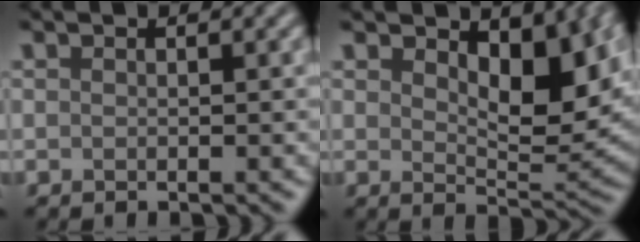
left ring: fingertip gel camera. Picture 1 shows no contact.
{"total": 6.4, "force": [2.3, 2.9, 5.3], "torque": [-0.078, -0.010, 0.040]}